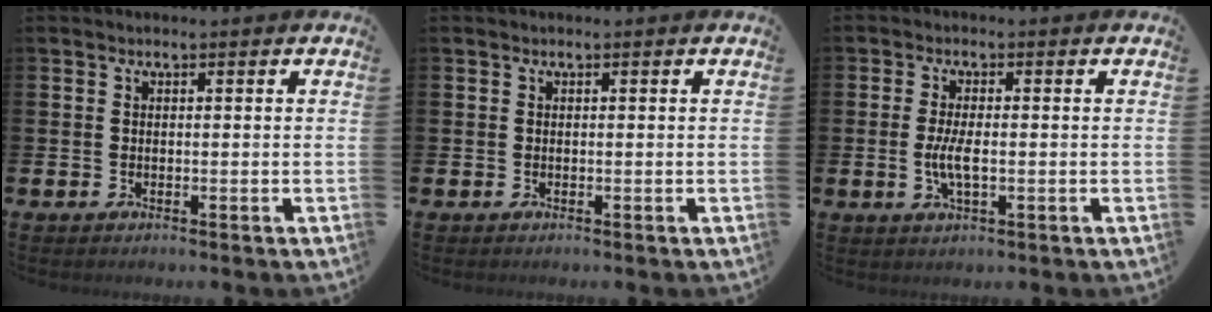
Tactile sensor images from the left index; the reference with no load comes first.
{"total": 0.0}
{"total": 3.7, "force": [-0.5, 1.3, 3.4], "torque": [-0.060, -0.004, -0.013]}